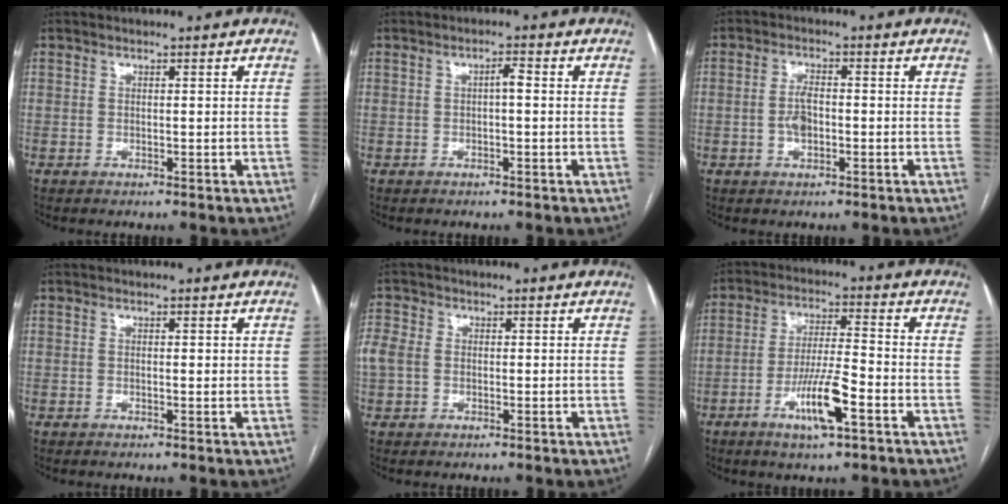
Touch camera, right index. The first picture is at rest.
{"total": 1.6, "force": [0.0, 0.4, 1.6], "torque": [-0.029, 0.004, 0.000]}
{"total": 3.2, "force": [-0.6, 1.5, 2.8], "torque": [-0.055, 0.005, -0.010]}
{"total": 0.8, "force": [0.3, 0.3, 0.7], "torque": [-0.014, -0.001, 0.002]}
{"total": 4.0, "force": [0.1, 3.2, 2.3], "torque": [-0.071, 0.018, 0.004]}
{"total": 9.0, "force": [-4.1, 1.0, 8.0], "torque": [-0.148, -0.005, -0.070]}